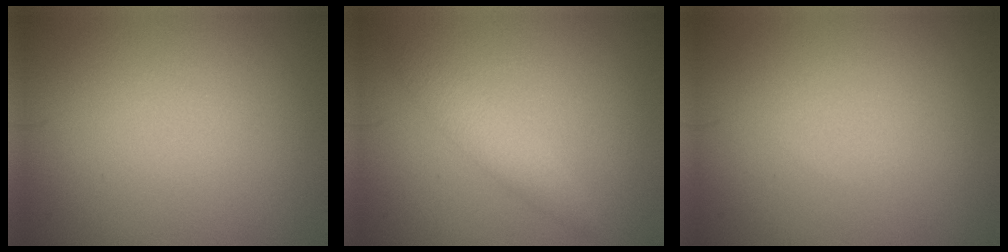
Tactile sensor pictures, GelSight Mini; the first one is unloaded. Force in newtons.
{"total": 2.2, "press": 2.2, "slide": 0.1}
{"total": 0.0}